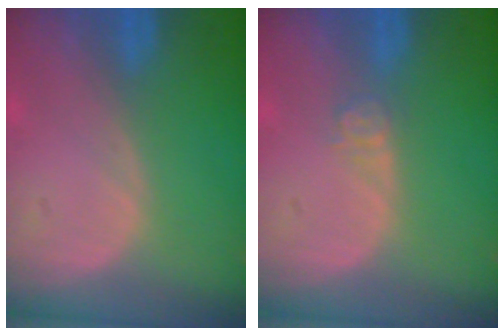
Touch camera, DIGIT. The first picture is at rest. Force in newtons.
{"total": 2.4, "press": 2.0, "slide": 1.3}